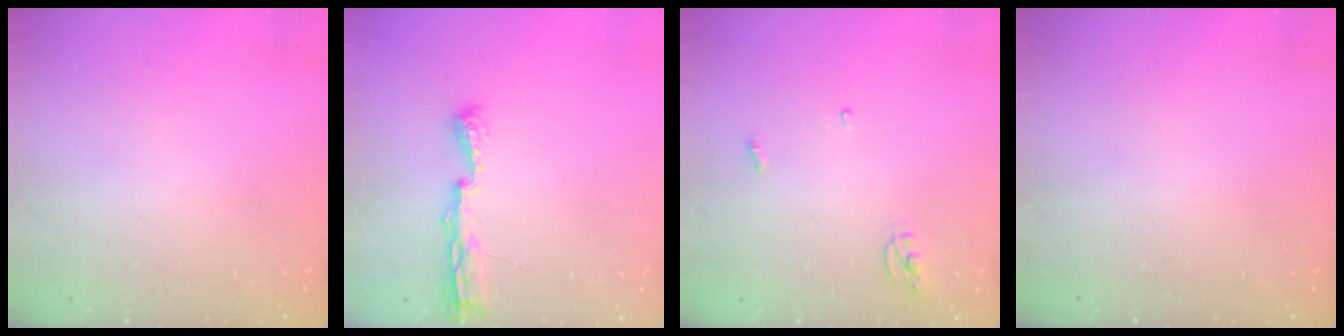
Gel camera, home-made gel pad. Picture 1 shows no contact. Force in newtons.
{"total": 7.1, "press": 7.1, "slide": 0.8}
{"total": 3.6, "press": 3.6, "slide": 0.3}
{"total": 0.0}